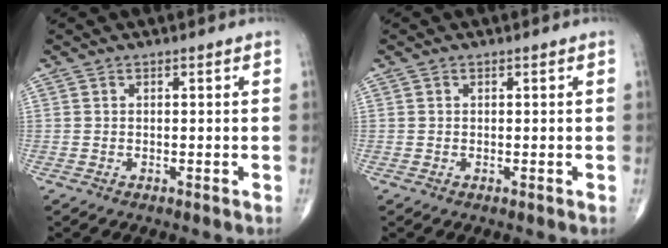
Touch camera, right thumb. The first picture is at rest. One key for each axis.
{"total": 0.0}